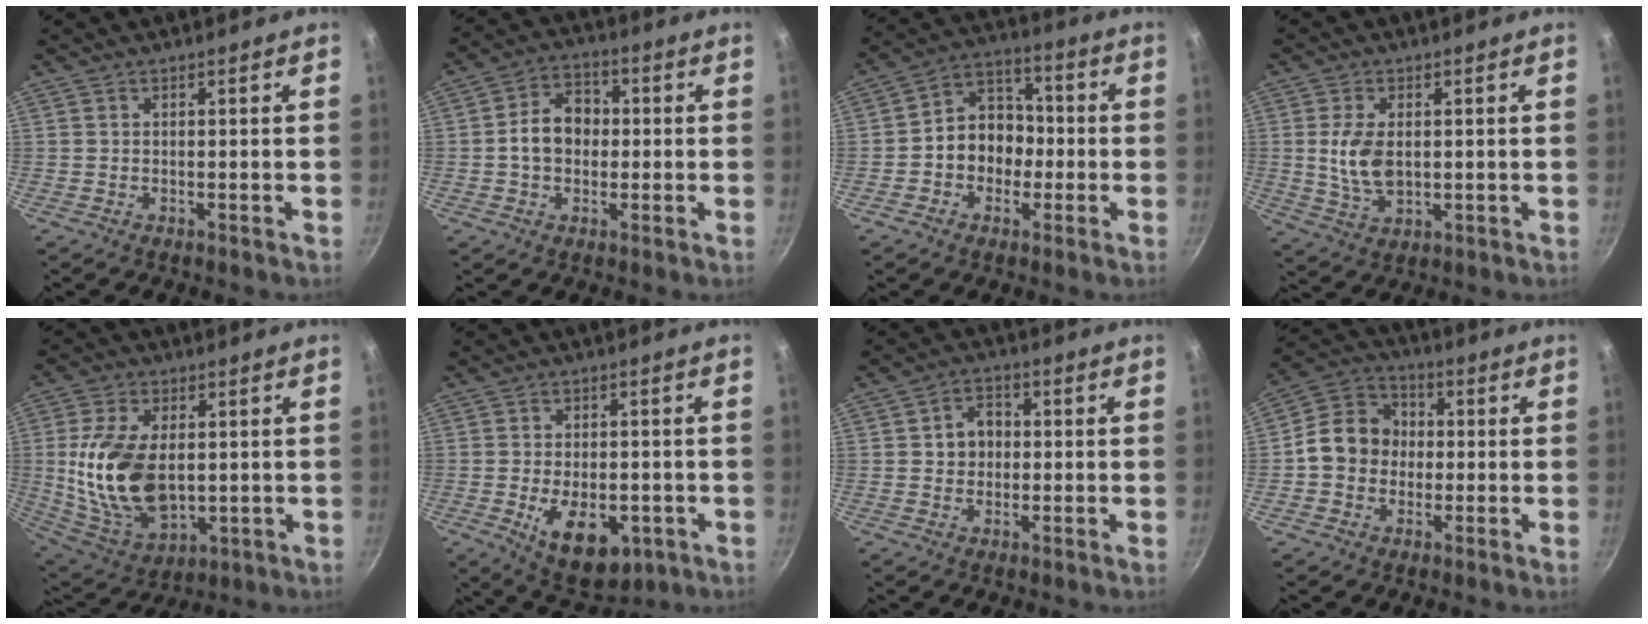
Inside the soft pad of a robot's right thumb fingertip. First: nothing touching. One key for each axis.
{"total": 8.6, "fx": -0.2, "fy": 6.6, "fz": 5.5, "tx": -0.061, "ty": 0.022, "tz": -0.014}
{"total": 10.6, "fx": -1.6, "fy": 8.7, "fz": 5.7, "tx": -0.039, "ty": 0.037, "tz": -0.041}
{"total": 7.7, "fx": 0.6, "fy": 4.6, "fz": 6.2, "tx": -0.120, "ty": -0.010, "tz": 0.017}
{"total": 18.2, "fx": 0.9, "fy": 11.1, "fz": 14.4, "tx": -0.260, "ty": -0.014, "tz": 0.031}
{"total": 12.2, "fx": -3.7, "fy": 7.1, "fz": 9.2, "tx": -0.114, "ty": 0.002, "tz": -0.039}
{"total": 5.6, "fx": 0.2, "fy": 4.7, "fz": 3.0, "tx": -0.016, "ty": 0.009, "tz": -0.002}
{"total": 10.9, "fx": -0.6, "fy": 9.4, "fz": 5.5, "tx": -0.060, "ty": 0.028, "tz": -0.033}